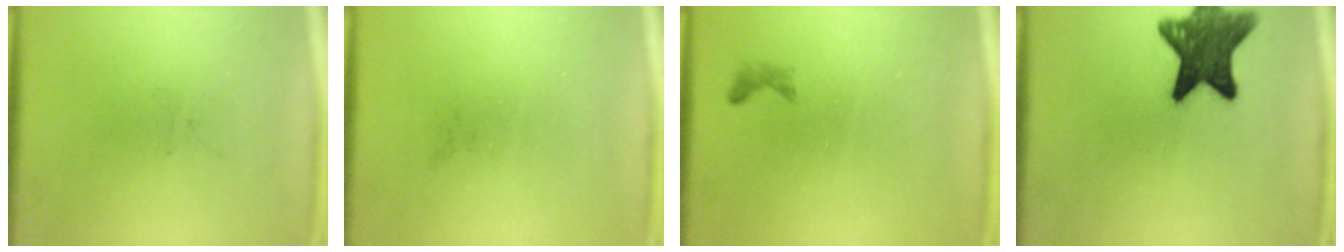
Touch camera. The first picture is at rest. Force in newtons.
{"total": 0.0}
{"total": 0.6}
{"total": 12.2}